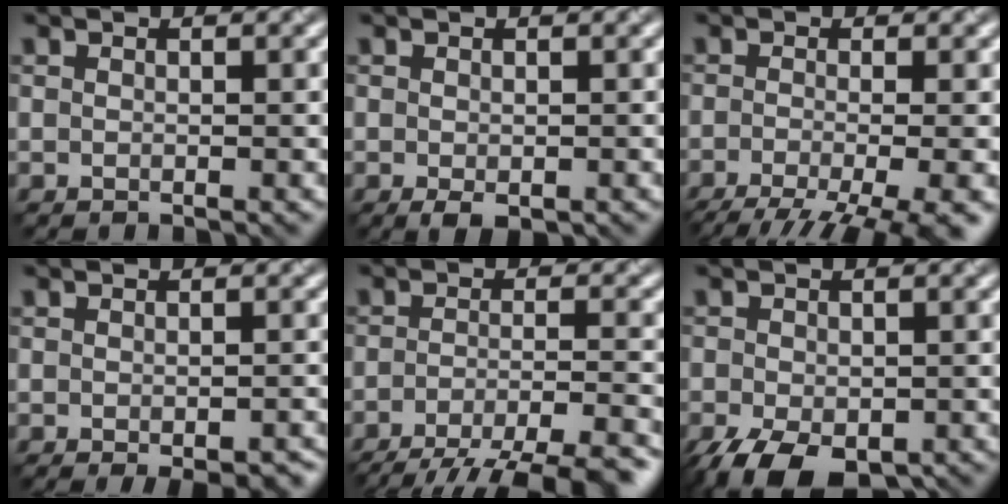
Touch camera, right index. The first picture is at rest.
{"total": 1.3, "force": [-0.5, 0.6, 1.0], "torque": [-0.018, -0.005, -0.006]}
{"total": 9.3, "force": [-5.4, 2.9, 7.0], "torque": [-0.098, -0.033, -0.074]}
{"total": 4.5, "force": [-2.7, 1.4, 3.3], "torque": [-0.036, -0.012, -0.021]}
{"total": 9.7, "force": [-7.5, 2.2, 5.7], "torque": [-0.077, -0.013, -0.105]}
{"total": 7.5, "force": [-4.4, 3.7, 4.8], "torque": [-0.090, -0.026, -0.065]}